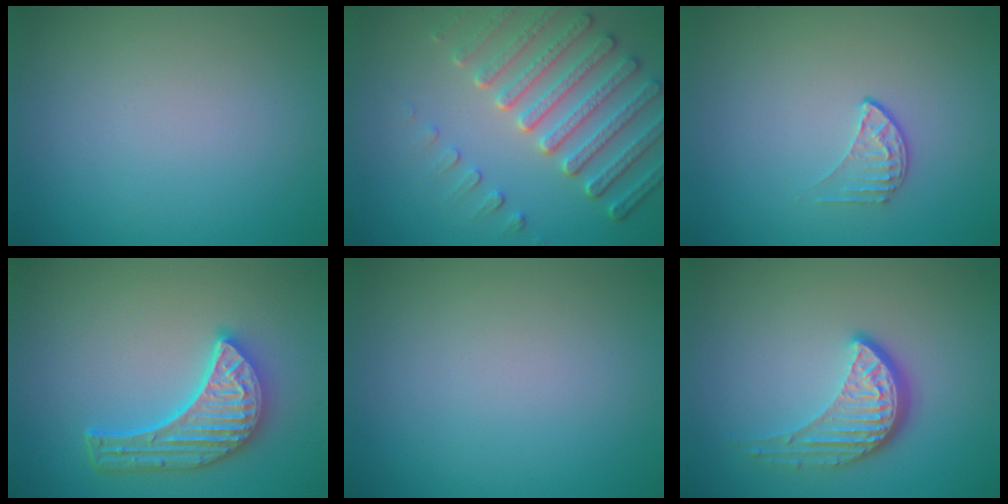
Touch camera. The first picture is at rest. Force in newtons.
{"total": 6.2, "press": 5.1, "slide": 3.5}
{"total": 1.4, "press": 0.9, "slide": 1.1}
{"total": 5.6, "press": 4.5, "slide": 3.3}
{"total": 0.0}
{"total": 4.0, "press": 2.9, "slide": 2.8}